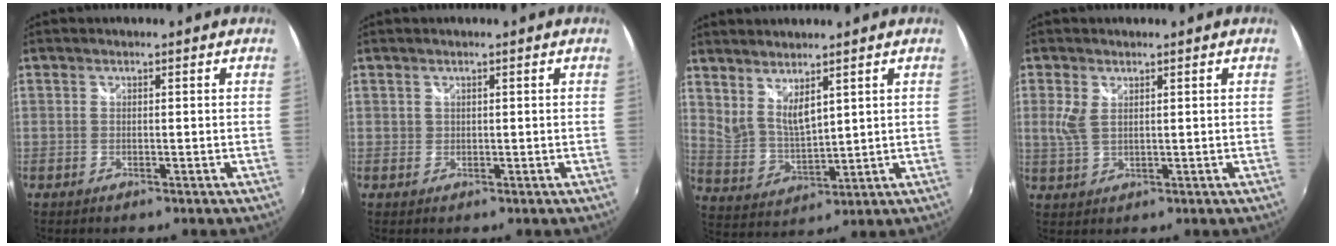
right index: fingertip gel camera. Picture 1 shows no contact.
{"total": 0.7, "force": [0.5, 0.5, 0.1], "torque": [-0.001, 0.001, 0.008]}
{"total": 7.3, "force": [4.7, 2.6, 5.0], "torque": [-0.090, -0.014, 0.099]}
{"total": 3.6, "force": [1.2, 2.1, 2.6], "torque": [-0.058, 0.000, 0.026]}